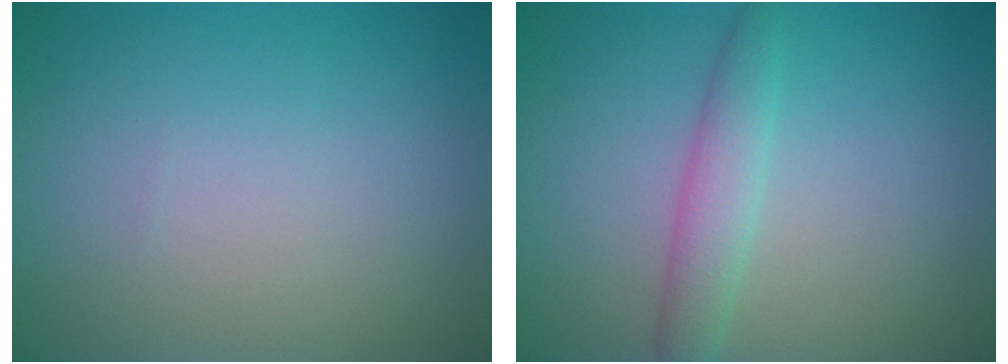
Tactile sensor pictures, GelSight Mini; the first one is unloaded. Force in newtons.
{"total": 2.6, "press": 2.6, "slide": 0.1}